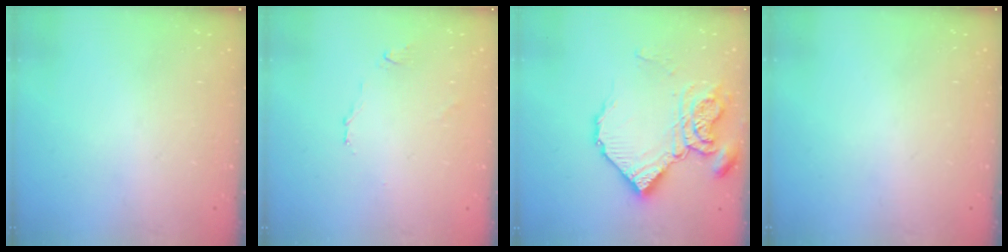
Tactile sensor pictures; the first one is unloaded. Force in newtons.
{"total": 2.7, "press": 2.6, "slide": 0.6}
{"total": 14.3, "press": 14.2, "slide": 1.7}
{"total": 0.0}